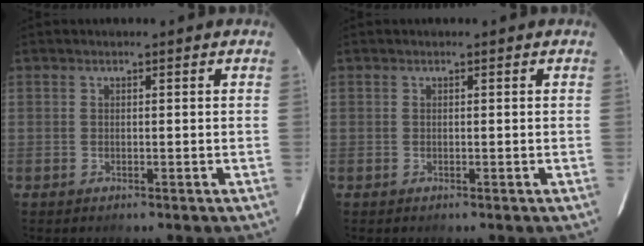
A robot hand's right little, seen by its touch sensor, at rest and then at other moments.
{"total": 0.0}